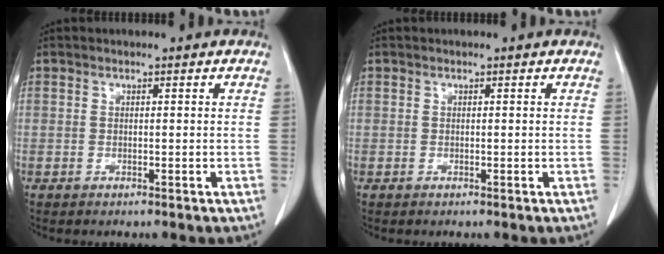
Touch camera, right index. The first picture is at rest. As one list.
[{"total": 0.0}]